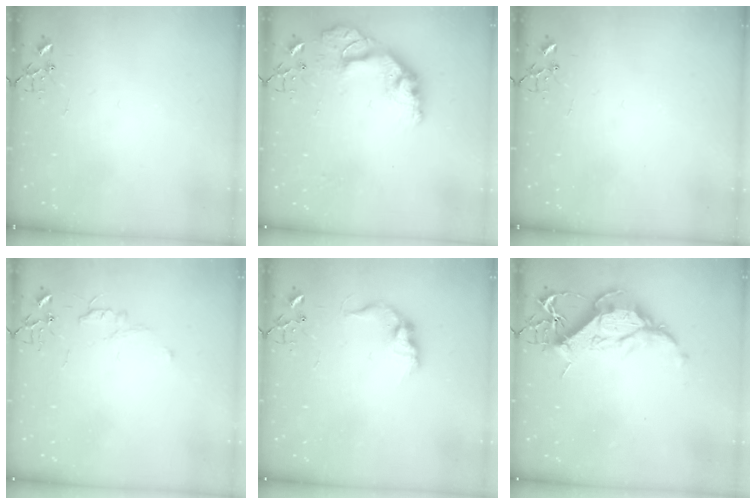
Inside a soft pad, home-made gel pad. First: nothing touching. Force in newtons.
{"total": 15.2, "press": 15.1, "slide": 1.1}
{"total": 0.0}
{"total": 6.0, "press": 6.0, "slide": 0.7}
{"total": 11.0, "press": 11.0, "slide": 0.3}
{"total": 14.3, "press": 14.2, "slide": 1.5}